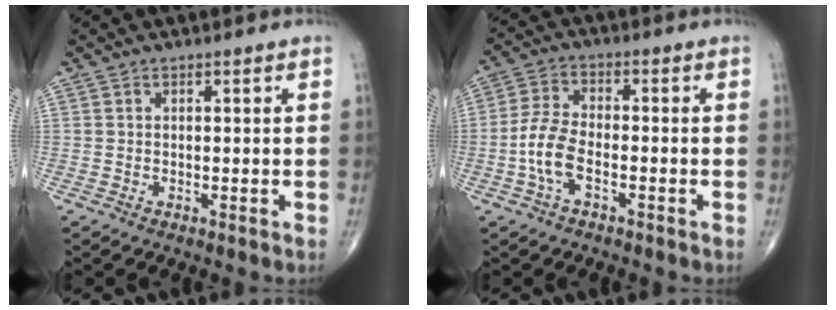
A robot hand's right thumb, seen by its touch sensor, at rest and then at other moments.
{"total": 6.8, "force": [-2.3, 3.2, 5.5], "torque": [-0.124, 0.022, -0.049]}